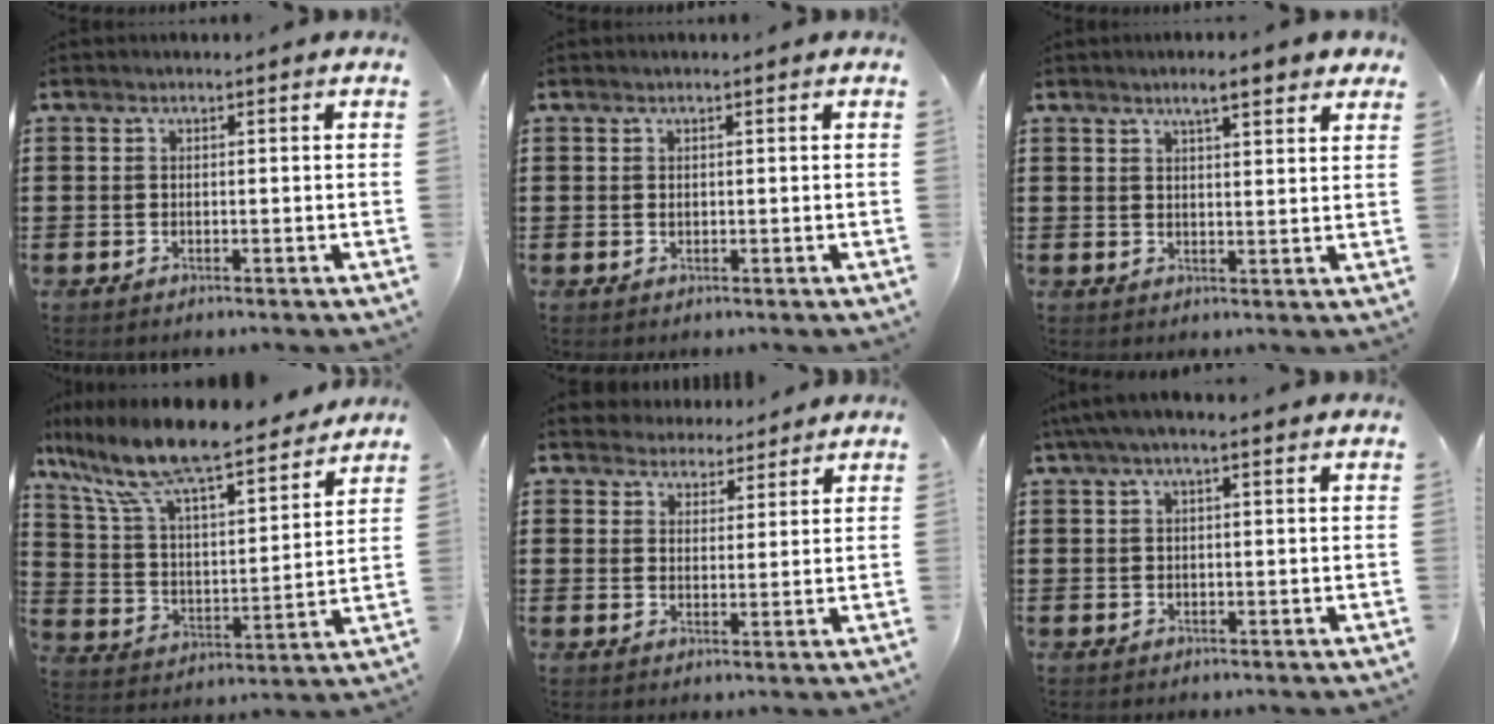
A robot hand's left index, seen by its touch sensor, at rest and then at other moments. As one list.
[{"total": 0.6, "force": [0.1, 0.3, 0.5], "torque": [-0.010, 0.001, 0.002]}, {"total": 4.7, "force": [3.5, 0.7, 3.1], "torque": [-0.059, 0.001, 0.059]}, {"total": 10.8, "force": [9.6, 0.6, 5.0], "torque": [-0.137, -0.067, 0.162]}, {"total": 3.8, "force": [3.5, 1.5, -0.2], "torque": [-0.011, -0.004, 0.066]}, {"total": 2.2, "force": [0.7, 0.3, 2.0], "torque": [-0.038, 0.002, 0.011]}]